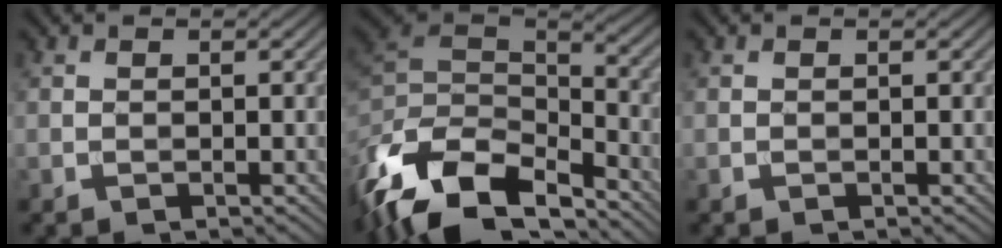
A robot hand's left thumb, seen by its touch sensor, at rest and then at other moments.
{"total": 14.2, "force": [-9.4, 6.4, 8.5], "torque": [-0.230, -0.024, -0.156]}
{"total": 0.0}